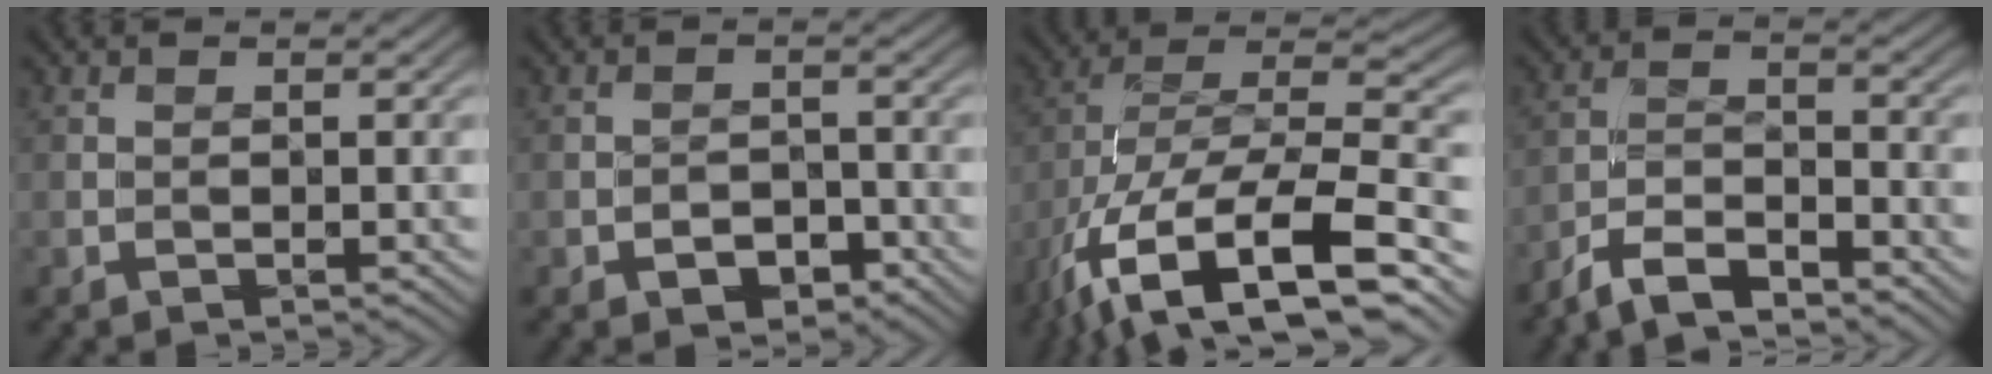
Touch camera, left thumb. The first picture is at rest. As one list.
[{"total": 2.2, "force": [-1.5, 1.4, 0.8], "torque": [-0.009, 0.000, -0.023]}, {"total": 16.9, "force": [-8.5, 7.3, 12.6], "torque": [-0.249, -0.012, -0.146]}, {"total": 5.2, "force": [-4.8, 0.7, 2.0], "torque": [-0.041, -0.004, -0.099]}]